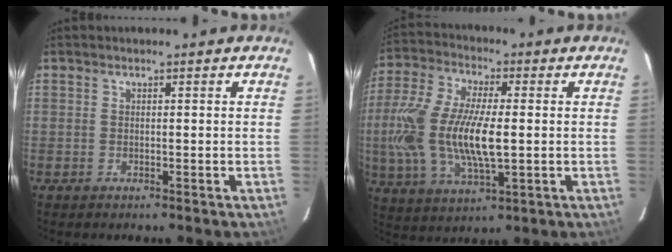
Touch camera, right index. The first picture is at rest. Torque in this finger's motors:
{"motor_torque": [0.68, -0.19, 1.05, 0.21]}